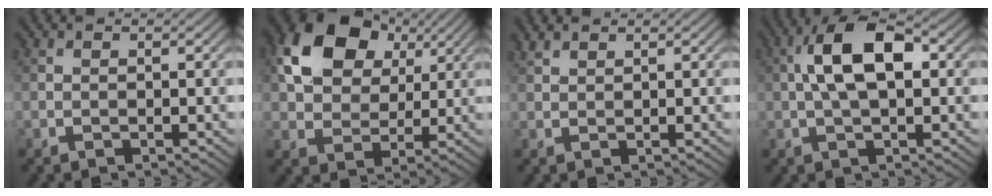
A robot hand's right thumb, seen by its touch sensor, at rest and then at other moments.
{"total": 13.7, "force": [5.7, 9.4, 8.1], "torque": [-0.173, 0.016, 0.106]}
{"total": 1.4, "force": [1.3, 0.4, 0.5], "torque": [-0.017, 0.004, 0.032]}
{"total": 8.8, "force": [1.0, 3.9, 7.8], "torque": [-0.153, 0.022, 0.008]}